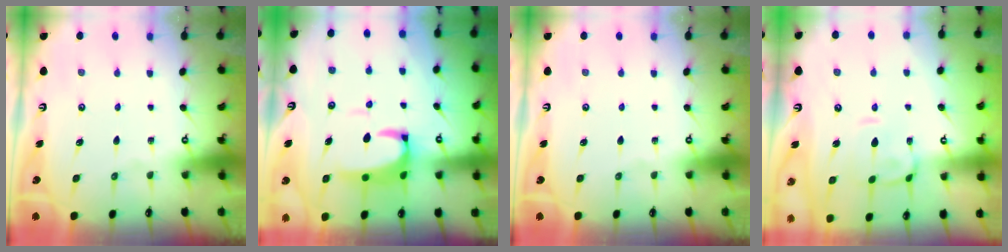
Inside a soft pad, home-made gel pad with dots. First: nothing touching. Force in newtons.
{"total": 6.1, "press": 6.0, "slide": 1.0}
{"total": 0.0}
{"total": 2.4, "press": 2.2, "slide": 1.1}